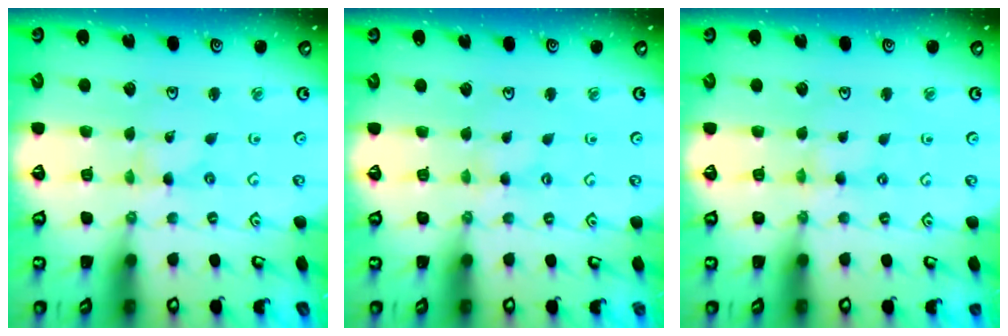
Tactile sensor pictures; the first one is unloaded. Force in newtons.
{"total": 0.8, "press": 0.7, "slide": 0.2}
{"total": 1.6, "press": 1.5, "slide": 0.4}